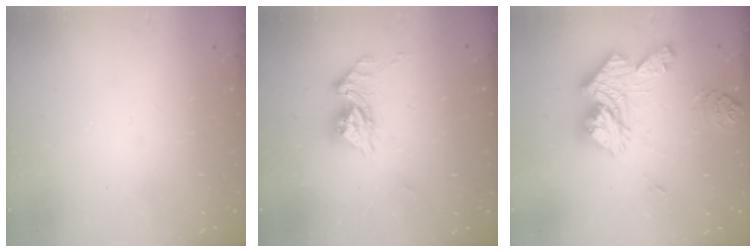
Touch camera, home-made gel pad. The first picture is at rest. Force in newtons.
{"total": 10.3, "press": 10.3, "slide": 1.0}
{"total": 19.3, "press": 19.1, "slide": 2.0}